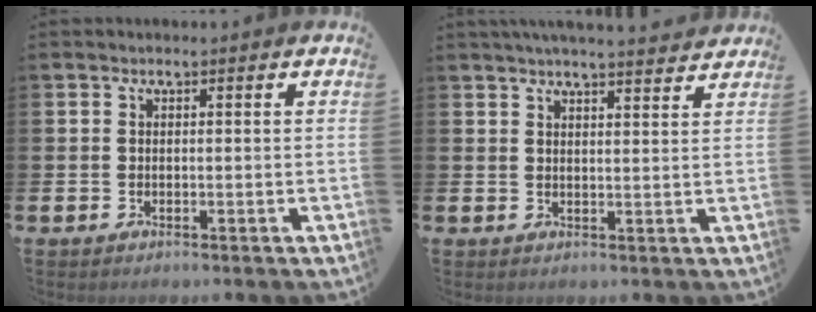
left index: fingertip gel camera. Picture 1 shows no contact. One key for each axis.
{"total": 3.9, "fx": 3.8, "fy": -0.4, "fz": 0.8, "tx": -0.009, "ty": -0.022, "tz": 0.066}